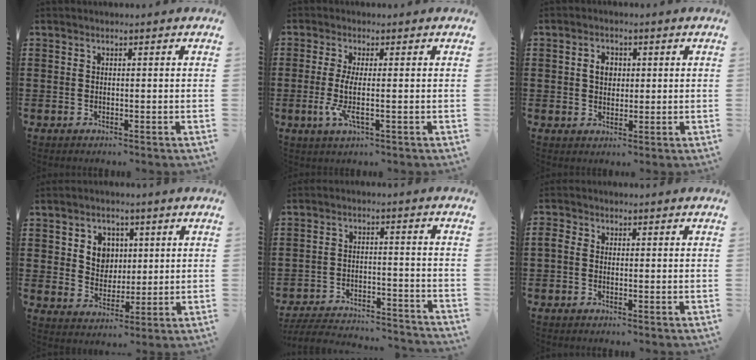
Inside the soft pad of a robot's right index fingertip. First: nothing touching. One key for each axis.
{"total": 4.5, "fx": -0.6, "fy": 0.5, "fz": 4.4, "tx": -0.101, "ty": -0.012, "tz": -0.018}
{"total": 3.0, "fx": 0.5, "fy": 2.2, "fz": 2.0, "tx": -0.046, "ty": 0.011, "tz": 0.007}
{"total": 5.1, "fx": 1.6, "fy": 4.6, "fz": 1.7, "tx": -0.047, "ty": 0.013, "tz": 0.025}
{"total": 5.1, "fx": -5.0, "fy": 0.2, "fz": 1.2, "tx": -0.034, "ty": -0.006, "tz": -0.104}
{"total": 1.3, "fx": -0.5, "fy": 0.9, "fz": 0.7, "tx": -0.024, "ty": -0.002, "tz": -0.012}